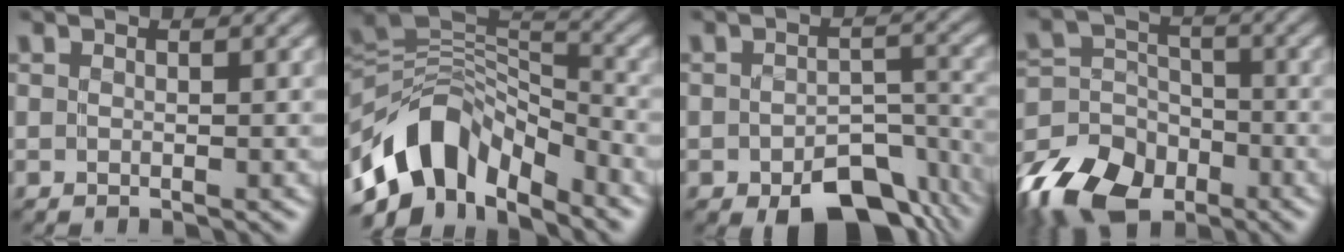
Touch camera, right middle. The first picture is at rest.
{"total": 9.7, "force": [-6.2, 5.6, 5.0], "torque": [-0.078, 0.010, -0.118]}
{"total": 8.3, "force": [-5.1, 4.3, 4.9], "torque": [-0.070, -0.018, -0.064]}
{"total": 10.6, "force": [-7.7, 6.1, 3.9], "torque": [-0.076, -0.011, -0.153]}